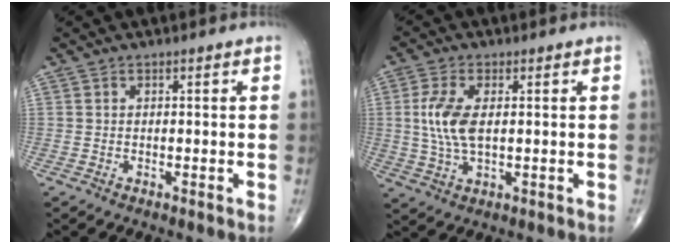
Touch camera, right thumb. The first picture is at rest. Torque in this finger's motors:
{"motor_torque": [-0.69, 0.61, 0.36, -0.07, 0.08]}